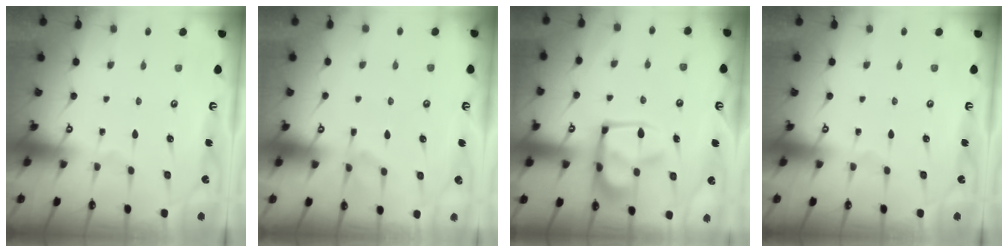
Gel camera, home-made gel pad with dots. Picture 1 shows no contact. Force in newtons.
{"total": 1.2, "press": 0.6, "slide": 1.1}
{"total": 11.7, "press": 11.6, "slide": 1.6}
{"total": 0.0}